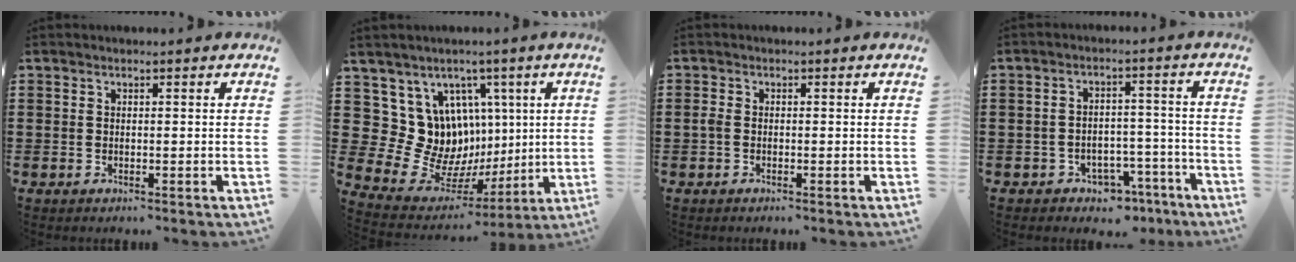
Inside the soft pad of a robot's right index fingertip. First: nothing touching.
{"total": 12.1, "force": [2.8, 11.5, 2.9], "torque": [-0.080, -0.046, 0.070]}
{"total": 1.0, "force": [-0.4, 0.6, 0.8], "torque": [-0.024, -0.003, -0.011]}
{"total": 4.1, "force": [-3.5, 1.8, 1.0], "torque": [-0.021, 0.013, -0.069]}